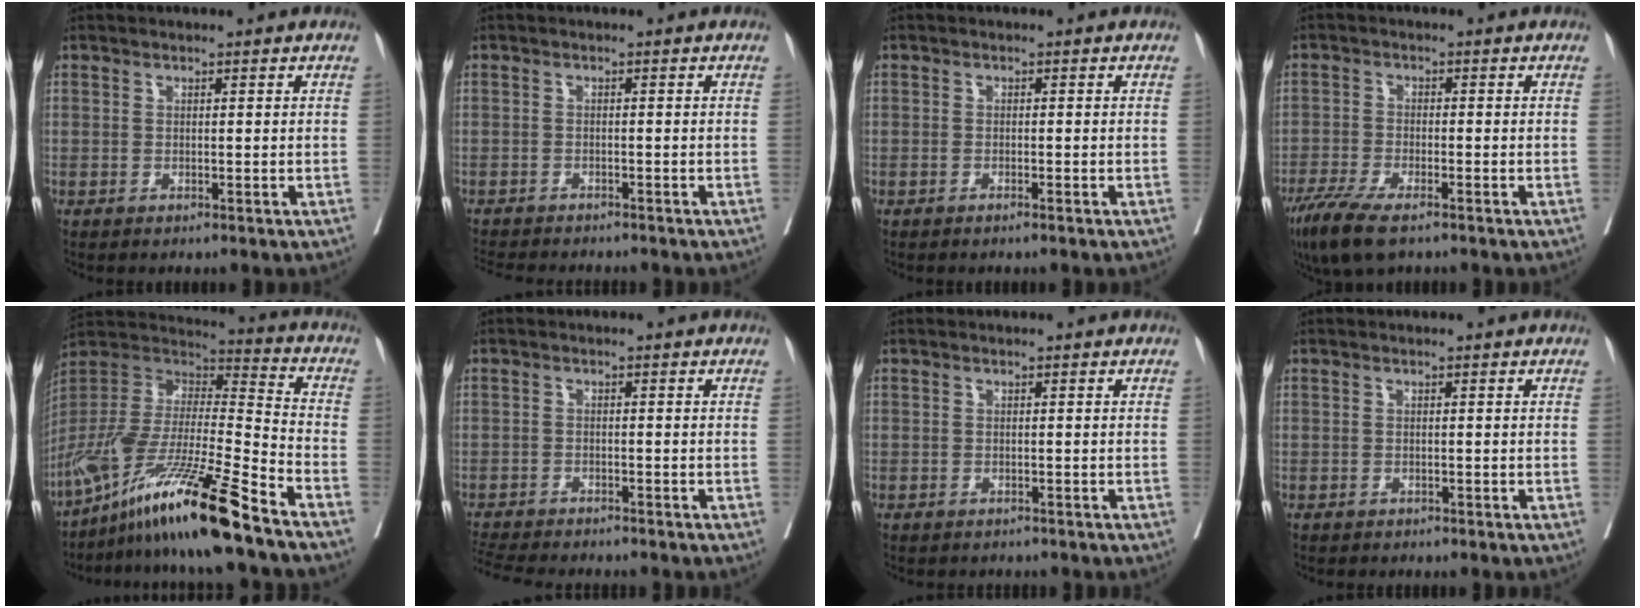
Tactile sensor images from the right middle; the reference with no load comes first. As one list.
[{"total": 8.5, "force": [-7.8, 1.6, 3.0], "torque": [-0.044, -0.009, -0.111]}, {"total": 1.2, "force": [-0.9, -0.1, 0.8], "torque": [-0.018, -0.001, -0.013]}, {"total": 8.0, "force": [-5.6, 1.9, 5.3], "torque": [-0.097, -0.019, -0.097]}, {"total": 21.7, "force": [-15.3, 0.2, 15.4], "torque": [-0.326, -0.044, -0.288]}, {"total": 9.4, "force": [-8.6, 1.2, 3.5], "torque": [-0.055, -0.012, -0.134]}, {"total": 2.8, "force": [-2.6, 0.9, 0.7], "torque": [-0.011, -0.003, -0.033]}, {"total": 1.2, "force": [-1.1, 0.4, 0.2], "torque": [-0.010, -0.002, -0.018]}]